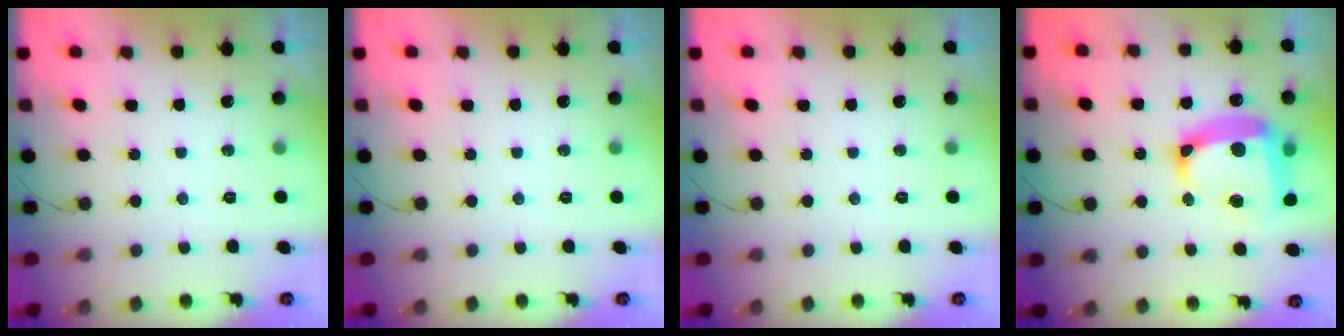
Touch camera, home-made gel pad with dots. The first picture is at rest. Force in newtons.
{"total": 0.0}
{"total": 0.0}
{"total": 18.1, "press": 18.0, "slide": 1.6}